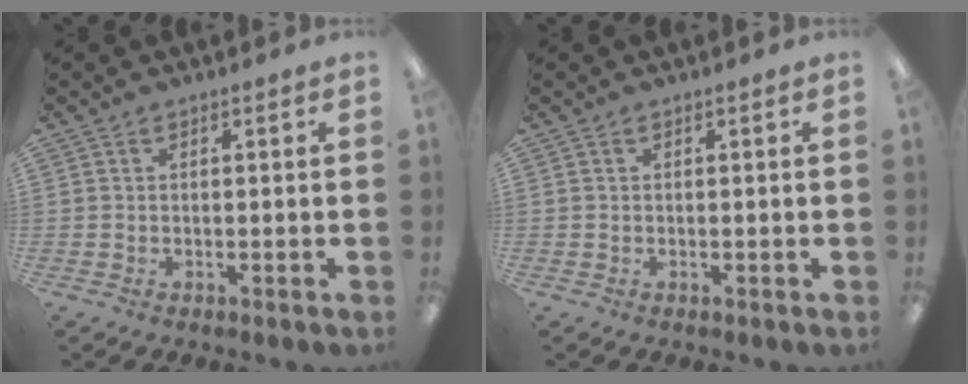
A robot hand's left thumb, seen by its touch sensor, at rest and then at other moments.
{"total": 0.0}